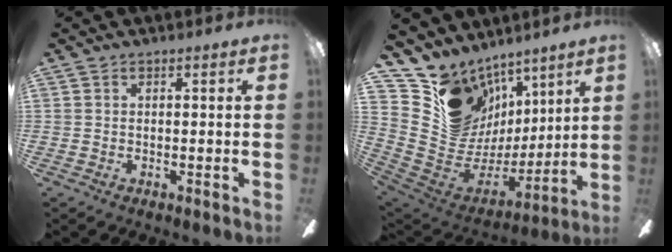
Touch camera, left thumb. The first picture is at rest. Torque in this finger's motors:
{"motor_torque": [0.24, 0.25, -0.15, -0.29, 0.04]}